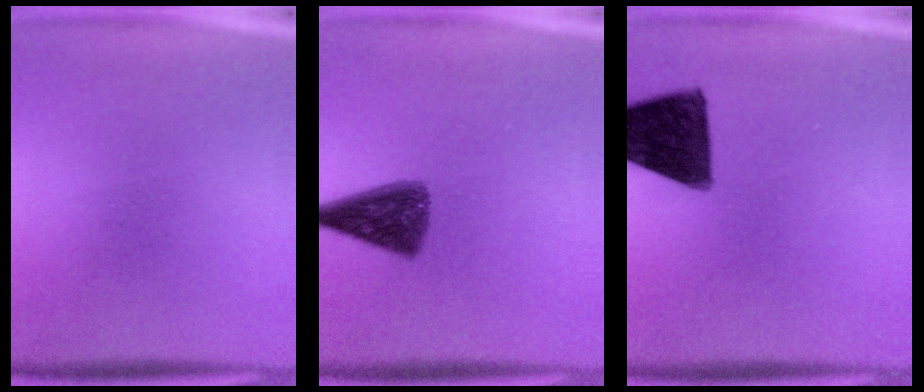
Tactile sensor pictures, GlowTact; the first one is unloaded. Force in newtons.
{"total": 8.3}
{"total": 14.2}